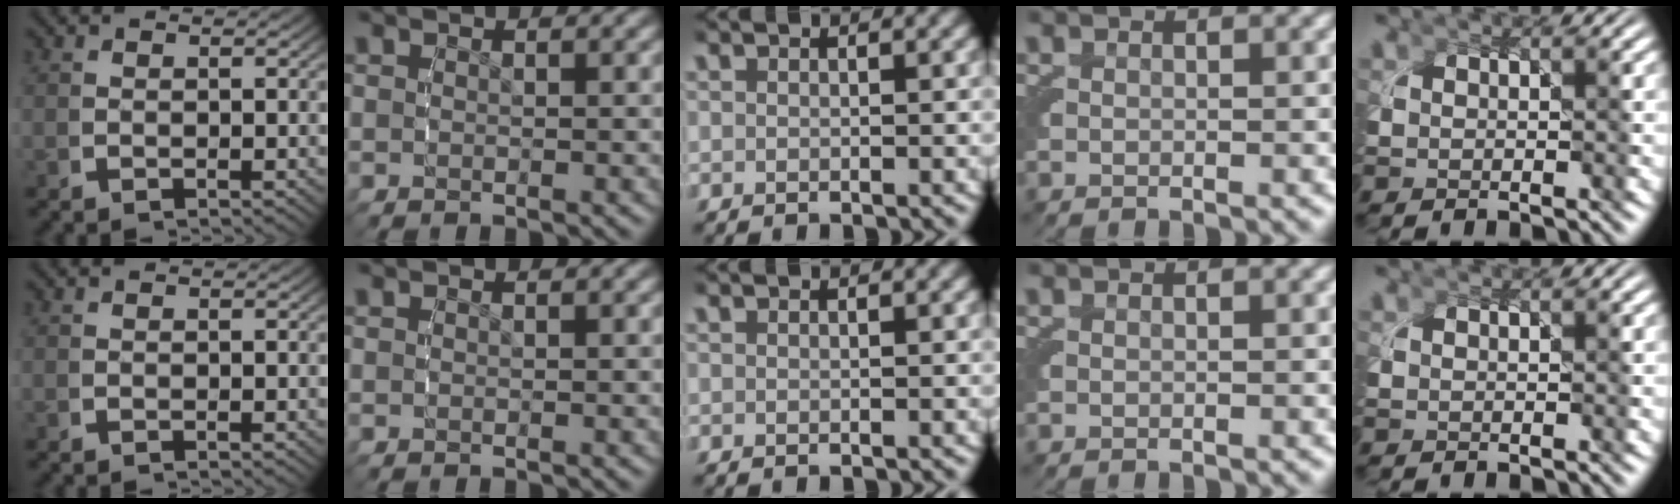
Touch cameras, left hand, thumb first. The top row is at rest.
{}